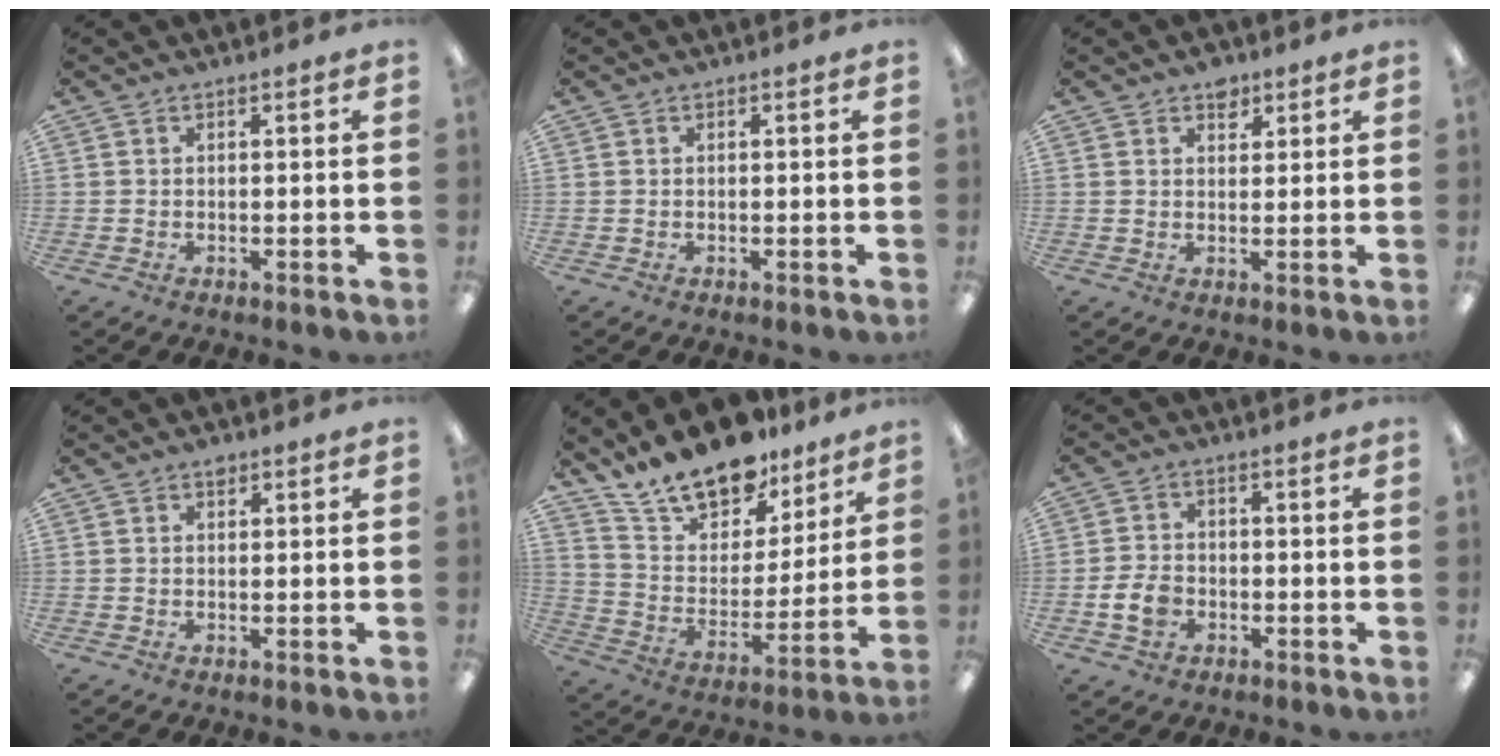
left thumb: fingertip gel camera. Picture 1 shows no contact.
{"total": 0.0}
{"total": 3.8, "force": [2.5, 2.4, 1.6], "torque": [-0.003, -0.008, 0.040]}
{"total": 1.4, "force": [1.0, 0.7, 0.7], "torque": [-0.007, -0.001, 0.016]}
{"total": 17.0, "force": [14.3, 7.3, 5.4], "torque": [-0.112, -0.102, 0.260]}
{"total": 5.5, "force": [-1.6, 4.0, 3.3], "torque": [-0.074, 0.005, -0.031]}